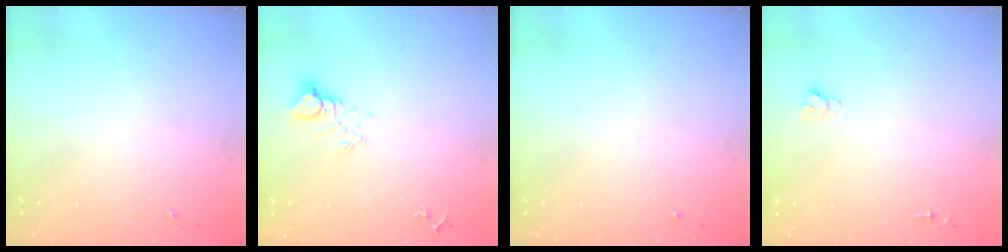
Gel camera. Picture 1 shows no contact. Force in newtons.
{"total": 6.7, "press": 6.7, "slide": 0.4}
{"total": 0.0}
{"total": 2.7, "press": 2.7, "slide": 0.0}